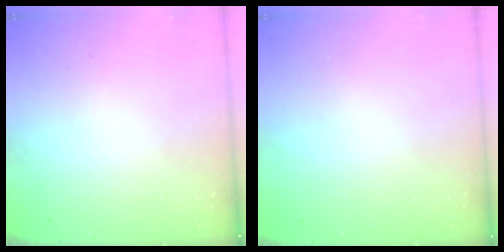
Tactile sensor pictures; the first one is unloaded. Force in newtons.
{"total": 0.0}